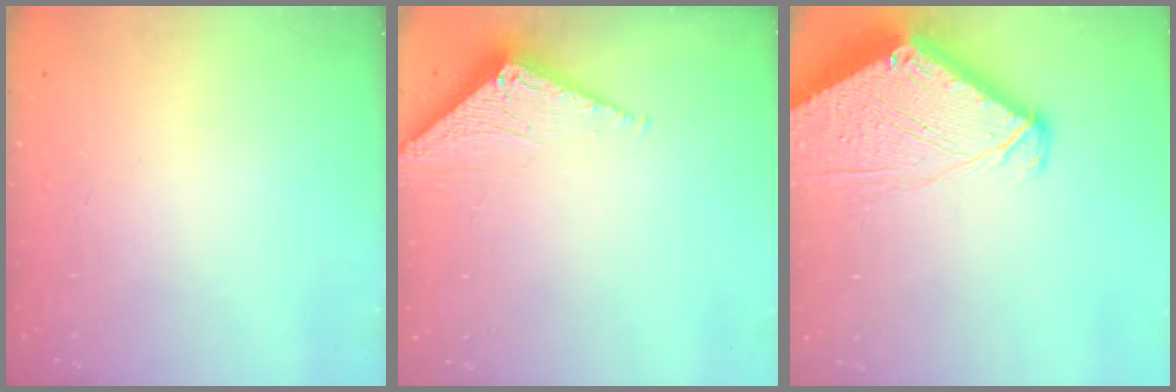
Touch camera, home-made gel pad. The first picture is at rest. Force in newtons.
{"total": 3.3, "press": 3.3, "slide": 0.2}
{"total": 6.9, "press": 6.9, "slide": 0.6}